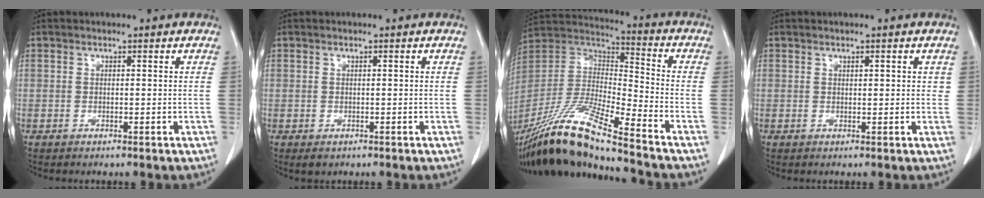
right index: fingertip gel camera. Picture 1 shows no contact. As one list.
[{"total": 1.2, "force": [-0.5, 0.9, 0.7], "torque": [-0.008, 0.001, 0.000]}, {"total": 19.5, "force": [-15.8, 0.0, 11.5], "torque": [-0.257, -0.024, -0.303]}, {"total": 1.5, "force": [0.7, 0.6, 1.2], "torque": [-0.013, 0.001, 0.008]}]